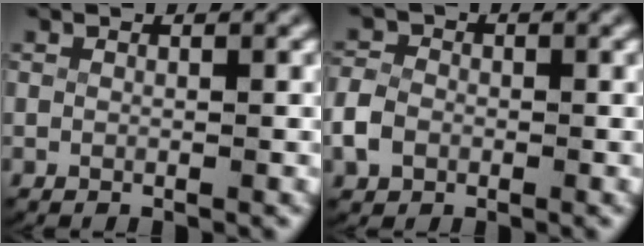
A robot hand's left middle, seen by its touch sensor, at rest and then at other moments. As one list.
[{"total": 2.5, "force": [-0.8, 2.2, 1.1], "torque": [-0.036, -0.004, -0.015]}]